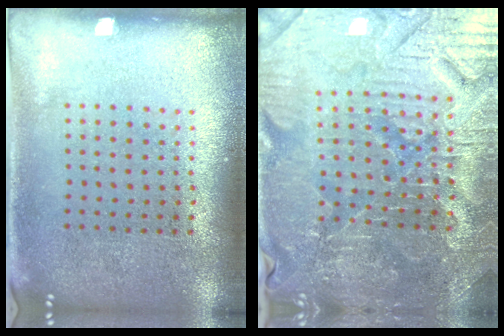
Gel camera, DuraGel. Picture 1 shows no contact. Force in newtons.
{"total": 4.3, "press": 4.2, "slide": 0.8}